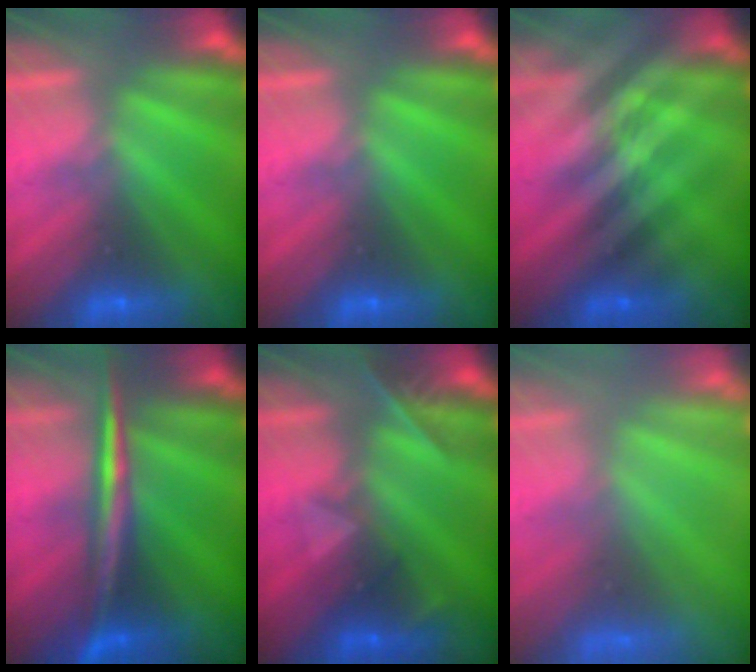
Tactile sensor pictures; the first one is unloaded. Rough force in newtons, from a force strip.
{"total": 0.0}
{"total": 2.4}
{"total": 2.9}
{"total": 2.4}
{"total": 7.4}